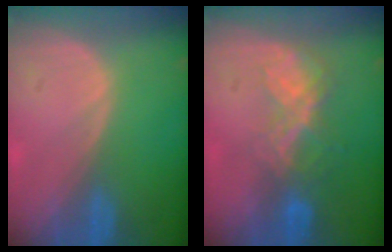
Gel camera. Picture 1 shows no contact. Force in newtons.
{"total": 6.6, "press": 5.8, "slide": 3.2}